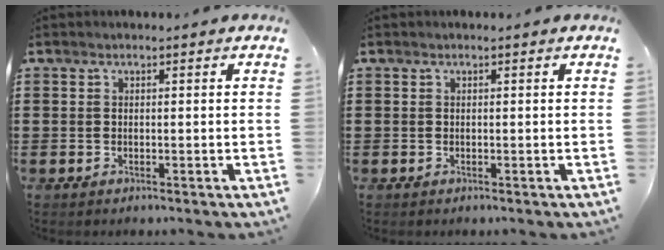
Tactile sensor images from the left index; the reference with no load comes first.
{"total": 0.0}